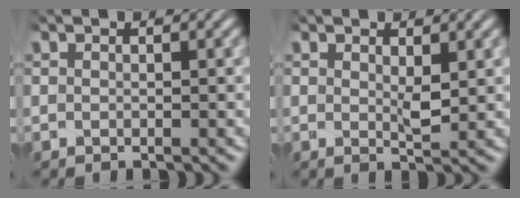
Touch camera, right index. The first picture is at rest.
{"total": 1.8, "force": [1.5, -0.1, 1.0], "torque": [-0.009, -0.001, 0.027]}